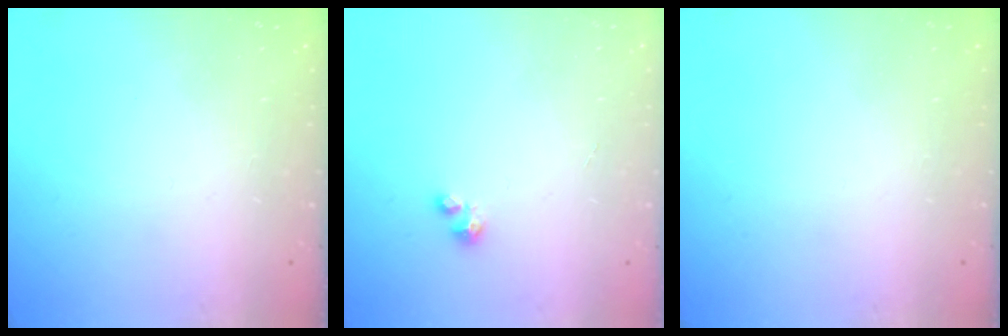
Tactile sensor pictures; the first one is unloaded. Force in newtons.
{"total": 0.9, "press": 0.9, "slide": 0.1}
{"total": 0.0}